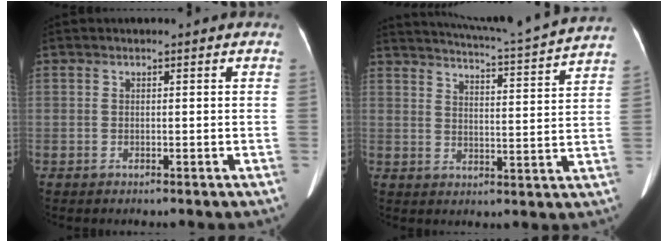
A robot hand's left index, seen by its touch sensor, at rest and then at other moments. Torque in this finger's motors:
{"motor_torque": [-0.31, -0.17, 0.00, 0.06]}